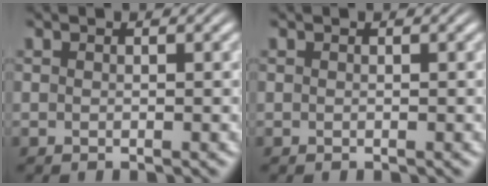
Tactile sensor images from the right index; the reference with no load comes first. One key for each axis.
{"total": 0.0}